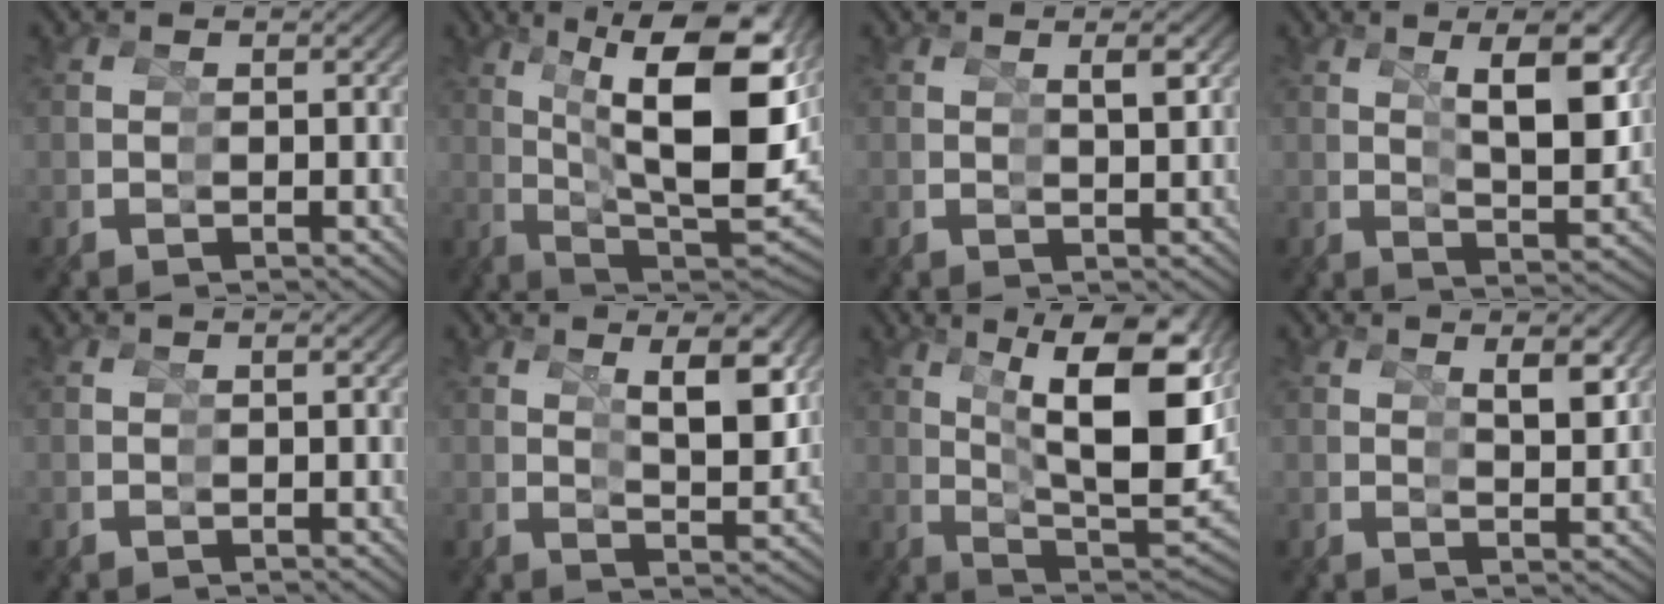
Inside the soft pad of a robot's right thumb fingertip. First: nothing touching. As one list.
[{"total": 15.9, "force": [2.4, 8.4, 13.3], "torque": [-0.200, -0.040, 0.057]}, {"total": 1.4, "force": [0.7, -0.1, 1.2], "torque": [-0.011, 0.007, 0.010]}, {"total": 6.5, "force": [1.8, 2.1, 6.0], "torque": [-0.085, -0.003, 0.029]}, {"total": 0.0}, {"total": 5.0, "force": [1.6, 1.5, 4.5], "torque": [-0.063, -0.004, 0.027]}, {"total": 14.6, "force": [2.7, 7.4, 12.3], "torque": [-0.178, -0.036, 0.061]}, {"total": 2.3, "force": [1.3, 0.4, 1.8], "torque": [-0.019, 0.000, 0.021]}]